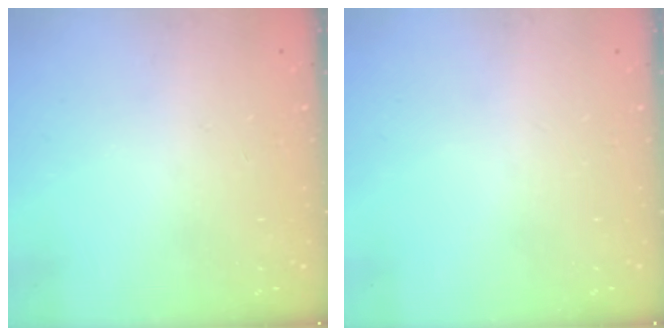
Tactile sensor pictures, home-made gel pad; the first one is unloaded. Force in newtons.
{"total": 0.0}